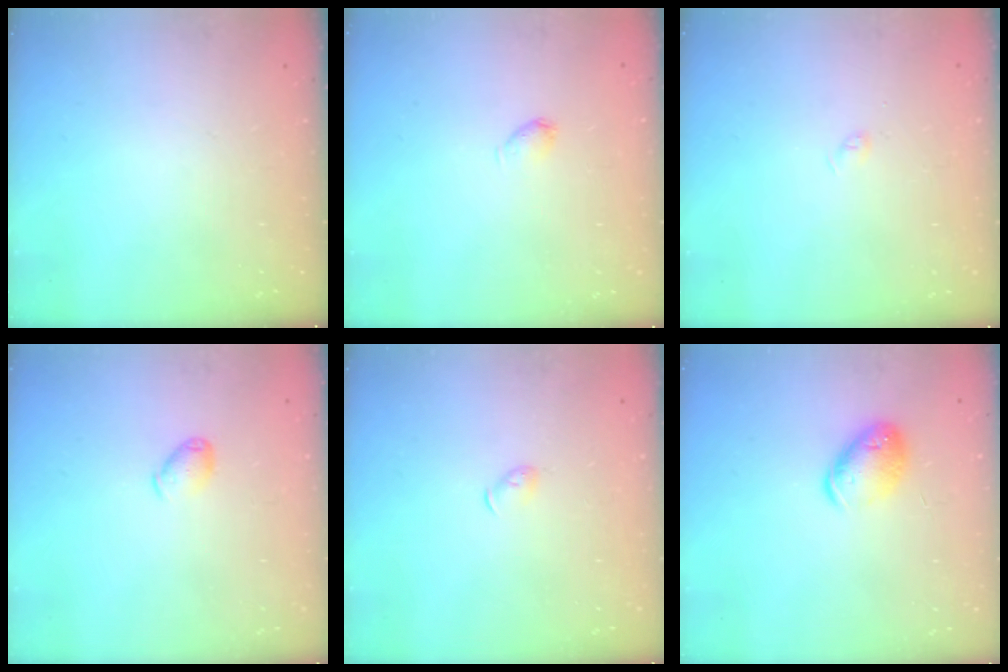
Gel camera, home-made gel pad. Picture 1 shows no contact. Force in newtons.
{"total": 3.2, "press": 3.2, "slide": 0.5}
{"total": 2.4, "press": 2.3, "slide": 0.3}
{"total": 5.9, "press": 5.8, "slide": 1.1}
{"total": 3.7, "press": 3.6, "slide": 0.9}
{"total": 11.9, "press": 11.7, "slide": 2.1}